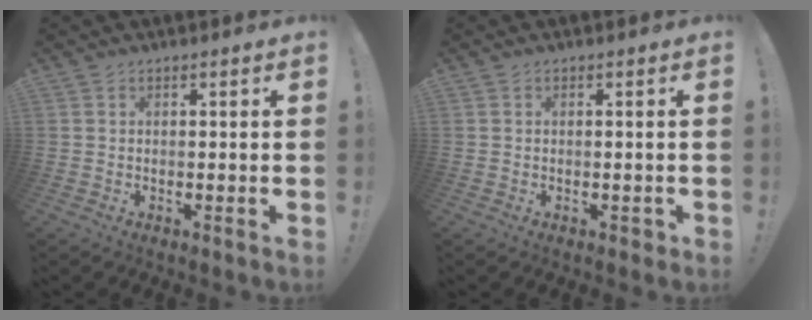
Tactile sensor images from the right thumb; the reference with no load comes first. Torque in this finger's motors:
{"motor_torque": [-0.13, -0.07, -0.19, 0.18, -0.02]}